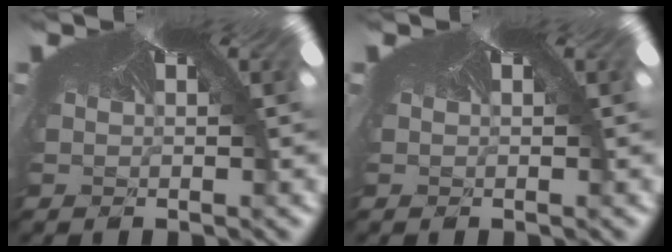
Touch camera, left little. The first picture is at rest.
{"total": 0.0}